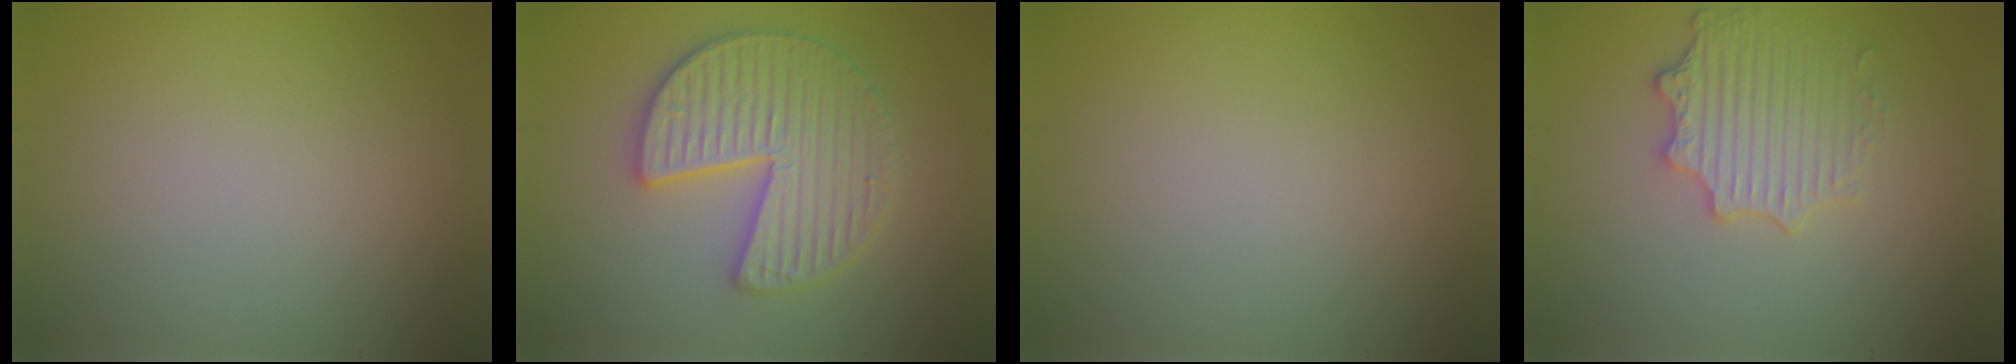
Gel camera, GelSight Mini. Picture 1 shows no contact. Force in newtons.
{"total": 5.9, "press": 5.8, "slide": 0.9}
{"total": 0.0}
{"total": 3.6, "press": 3.3, "slide": 1.5}